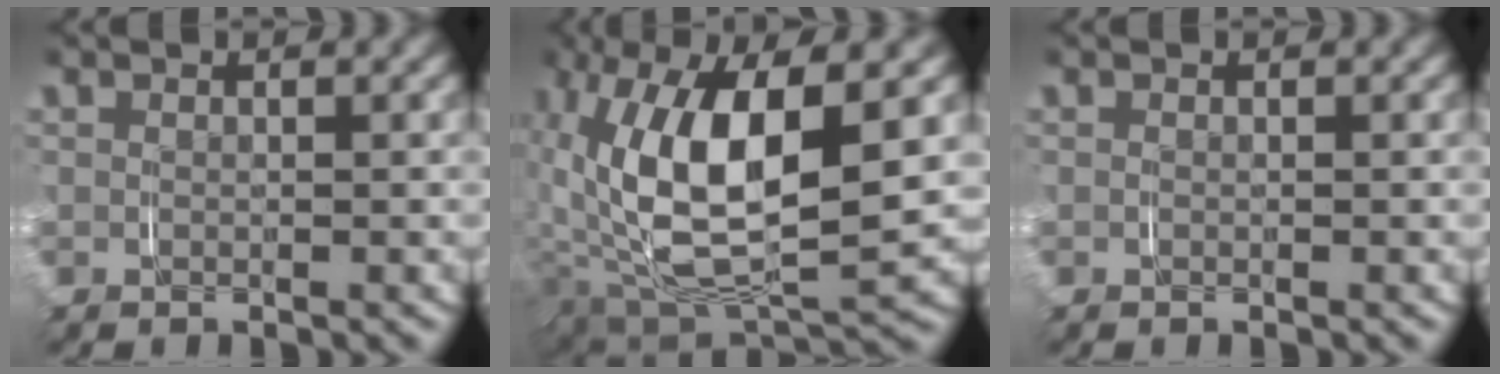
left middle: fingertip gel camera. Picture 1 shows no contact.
{"total": 13.7, "force": [0.2, 7.4, 11.5], "torque": [-0.242, -0.027, 0.025]}
{"total": 0.0}